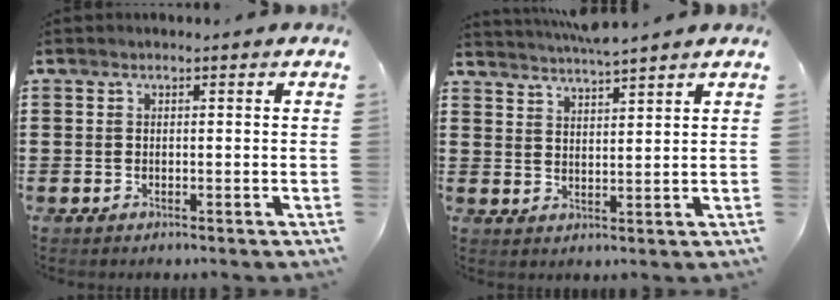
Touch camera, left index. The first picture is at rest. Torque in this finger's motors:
{"motor_torque": [1.21, -0.93, 0.12, 0.05]}